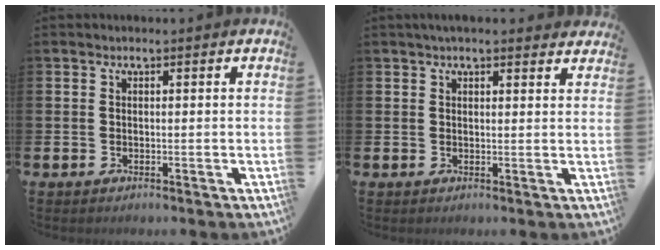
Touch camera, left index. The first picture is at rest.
{"total": 2.5, "force": [2.4, 0.4, 0.7], "torque": [-0.012, -0.005, 0.042]}